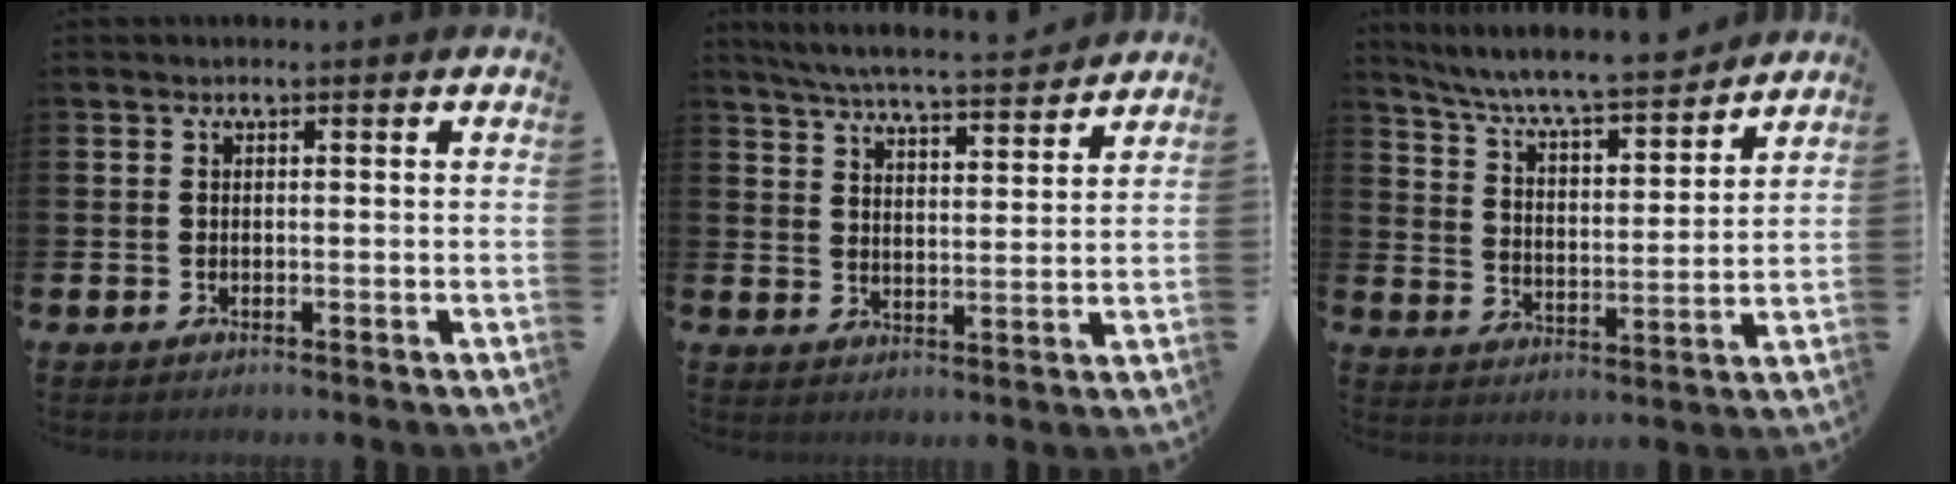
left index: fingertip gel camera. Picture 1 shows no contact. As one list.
[{"total": 6.1, "force": [5.9, 0.1, 1.6], "torque": [-0.047, -0.044, 0.102]}, {"total": 7.7, "force": [7.2, 0.6, 2.5], "torque": [-0.083, -0.054, 0.125]}]